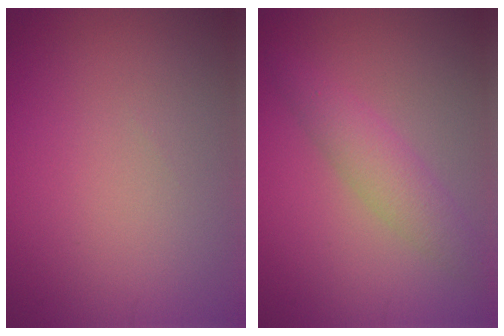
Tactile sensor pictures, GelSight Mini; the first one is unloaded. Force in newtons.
{"total": 2.9, "press": 2.9, "slide": 0.1}